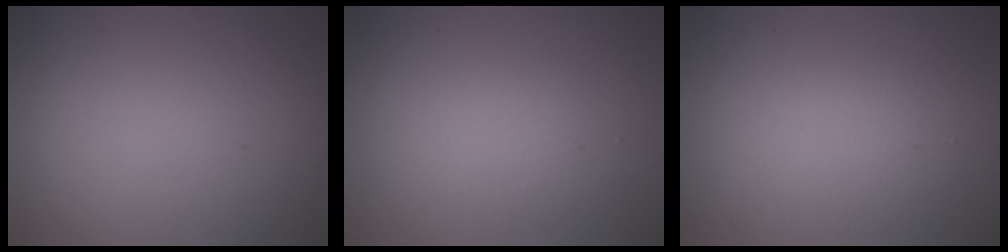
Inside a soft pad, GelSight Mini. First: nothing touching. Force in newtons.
{"total": 2.2, "press": 2.2, "slide": 0.2}
{"total": 3.0, "press": 3.0, "slide": 0.2}